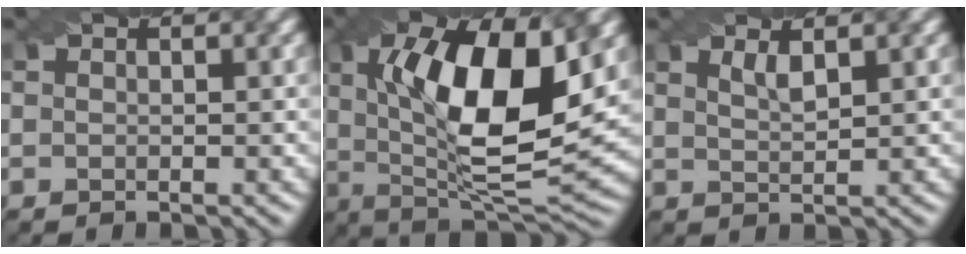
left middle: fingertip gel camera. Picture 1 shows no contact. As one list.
[{"total": 13.7, "force": [2.6, 4.8, 12.6], "torque": [-0.196, 0.001, 0.040]}, {"total": 1.7, "force": [1.1, 0.5, 1.2], "torque": [-0.021, 0.000, 0.021]}]